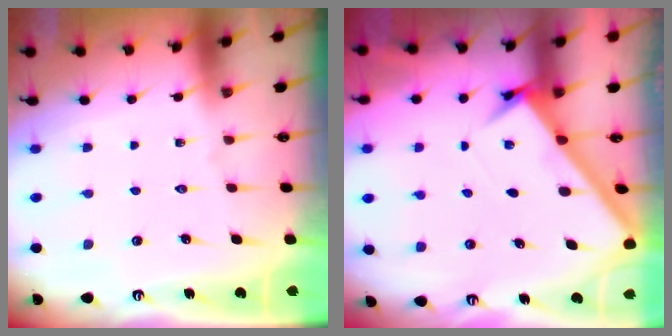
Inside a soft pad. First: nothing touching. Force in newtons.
{"total": 2.8, "press": 2.7, "slide": 0.3}